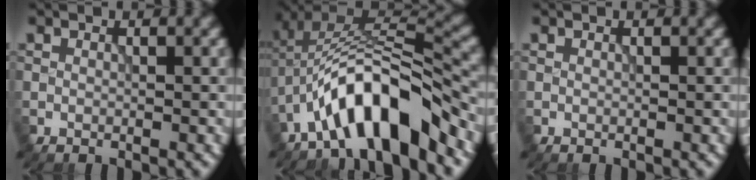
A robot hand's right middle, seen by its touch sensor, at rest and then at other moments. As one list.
[{"total": 10.5, "force": [-5.7, 3.6, 8.0], "torque": [-0.127, 0.017, -0.103]}, {"total": 0.0}]